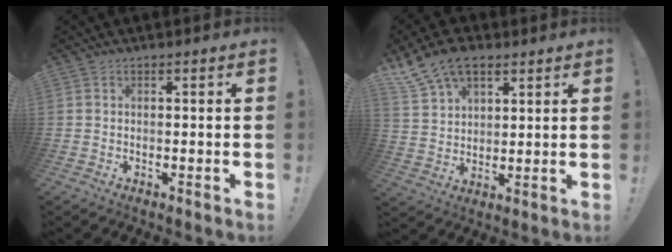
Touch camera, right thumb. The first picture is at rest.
{"total": 12.0, "force": [8.0, 6.9, 5.7], "torque": [-0.114, -0.035, 0.157]}